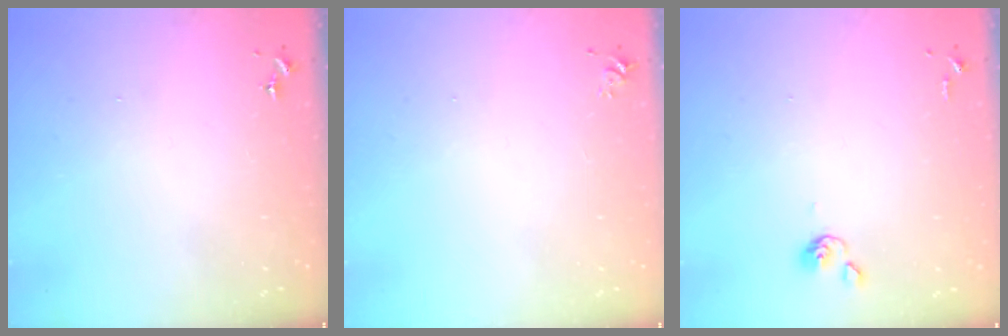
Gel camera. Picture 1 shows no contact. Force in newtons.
{"total": 4.1, "press": 4.1, "slide": 0.6}
{"total": 3.8, "press": 3.7, "slide": 0.9}